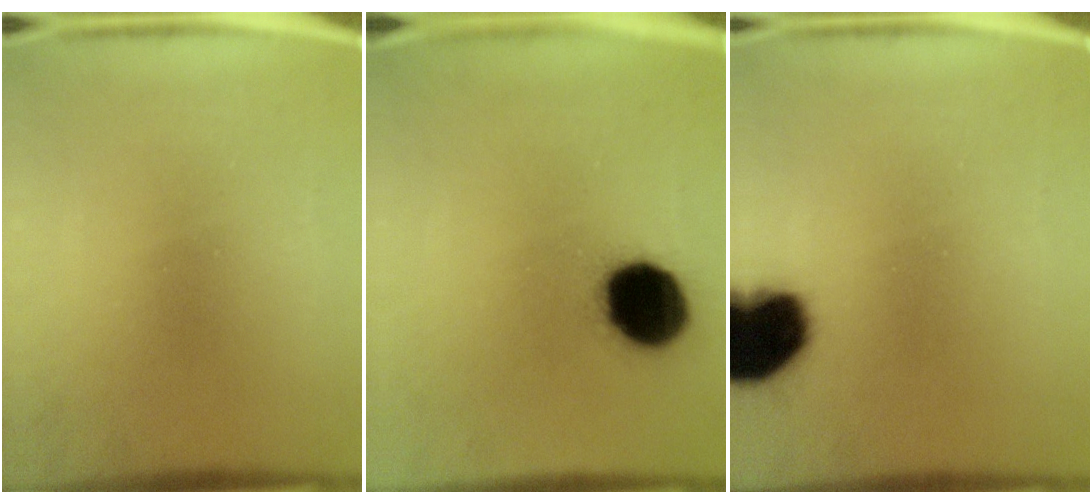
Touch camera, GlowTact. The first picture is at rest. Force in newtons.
{"total": 16.9}
{"total": 14.9}